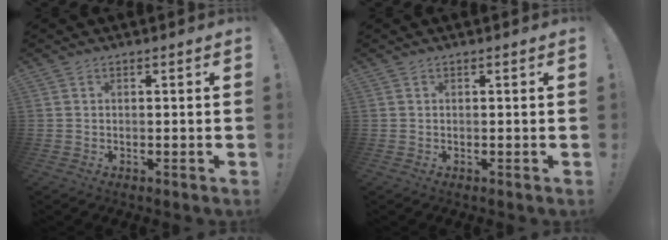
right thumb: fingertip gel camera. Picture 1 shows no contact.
{"total": 0.0}